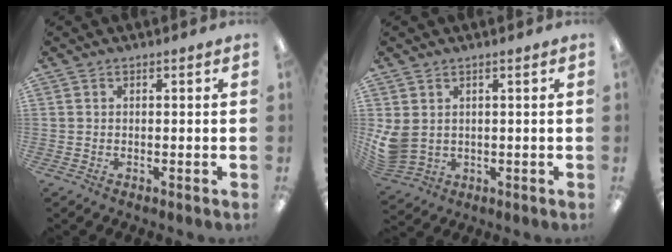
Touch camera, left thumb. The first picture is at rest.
{"total": 5.6, "force": [1.5, 4.5, 2.9], "torque": [-0.069, -0.008, 0.030]}